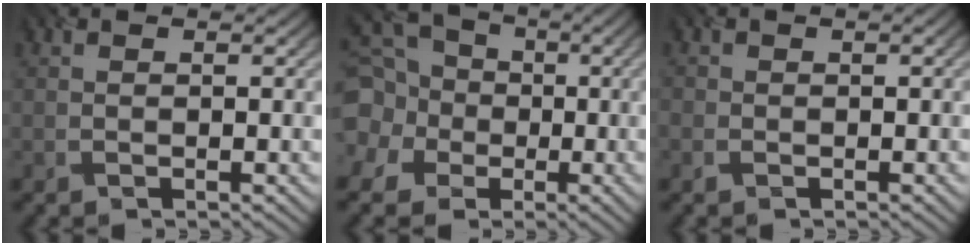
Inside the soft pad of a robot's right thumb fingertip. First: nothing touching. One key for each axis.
{"total": 12.6, "fx": -1.0, "fy": 11.9, "fz": 4.0, "tx": -0.155, "ty": -0.011, "tz": -0.042}
{"total": 1.2, "fx": -0.7, "fy": 0.9, "fz": 0.3, "tx": -0.007, "ty": -0.007, "tz": -0.012}